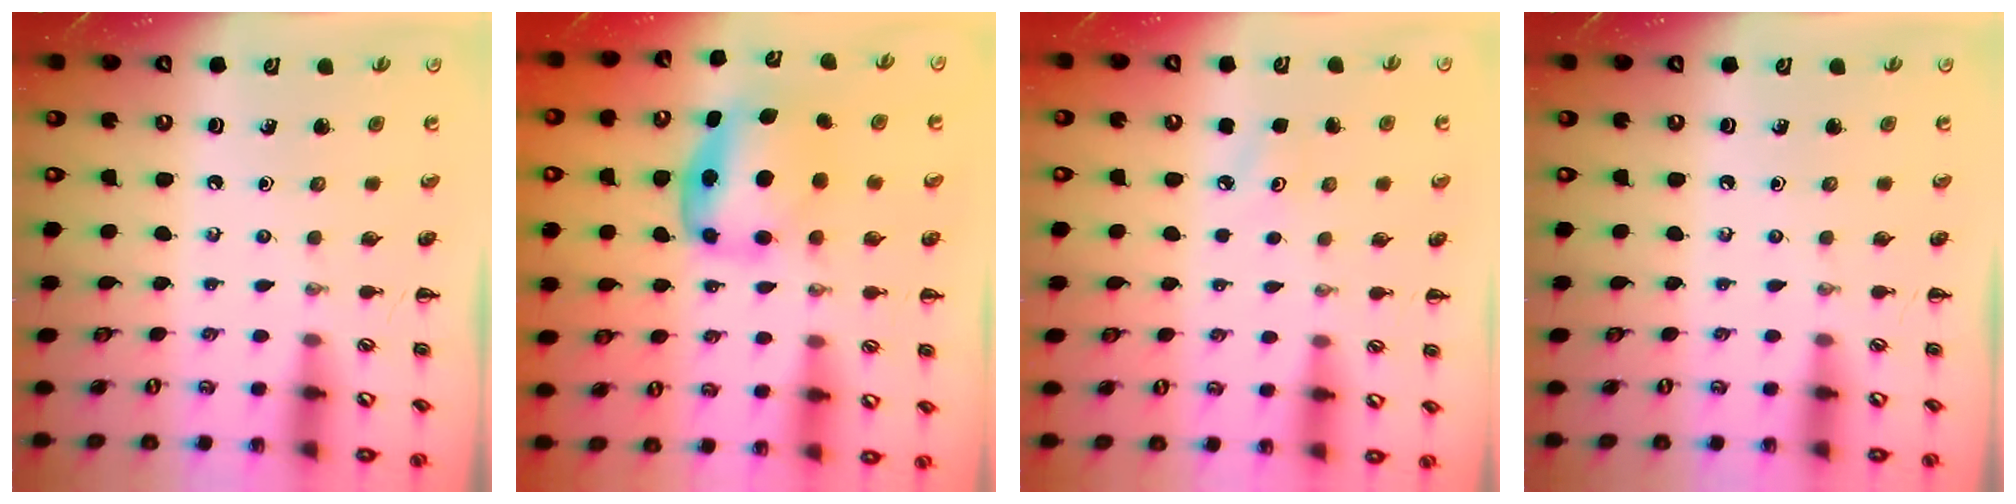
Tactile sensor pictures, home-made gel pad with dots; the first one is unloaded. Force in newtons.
{"total": 6.2, "press": 6.0, "slide": 1.4}
{"total": 2.8, "press": 2.7, "slide": 0.8}
{"total": 0.0}